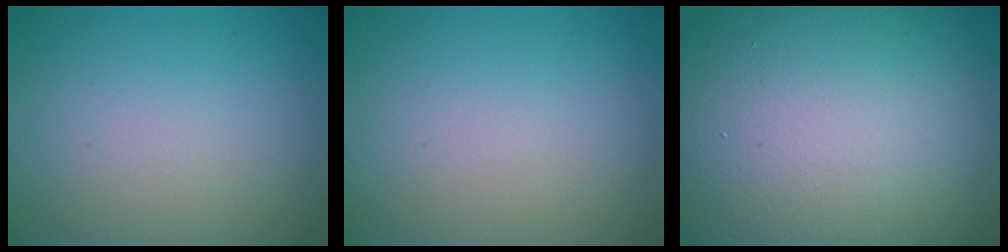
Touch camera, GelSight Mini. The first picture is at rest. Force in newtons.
{"total": 0.0}
{"total": 21.1, "press": 21.1, "slide": 1.4}